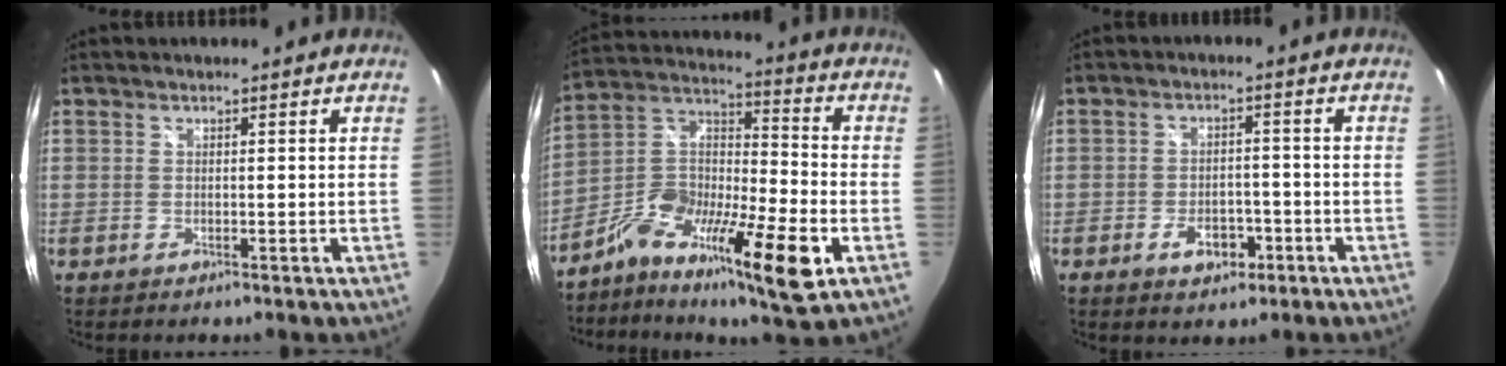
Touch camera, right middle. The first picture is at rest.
{"total": 19.6, "force": [-9.0, 5.5, 16.5], "torque": [-0.305, -0.024, -0.168]}
{"total": 5.4, "force": [-2.8, 3.2, 3.2], "torque": [-0.066, 0.001, -0.039]}